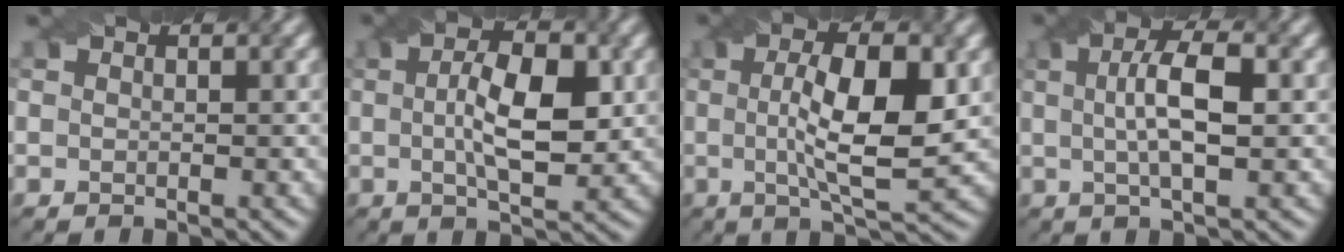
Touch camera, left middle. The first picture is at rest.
{"total": 6.7, "force": [0.6, 2.4, 6.2], "torque": [-0.103, 0.005, 0.007]}
{"total": 8.3, "force": [0.6, 2.2, 8.0], "torque": [-0.127, 0.005, 0.010]}
{"total": 5.2, "force": [0.6, 1.4, 5.0], "torque": [-0.083, 0.010, 0.010]}